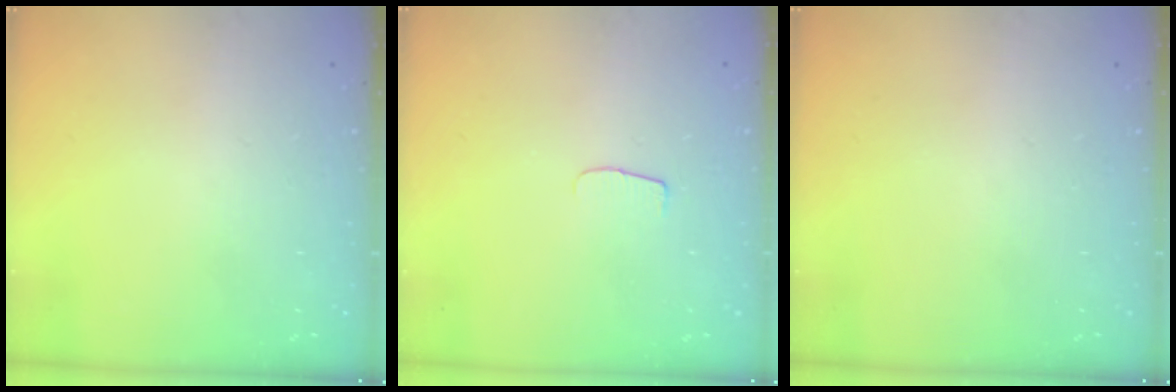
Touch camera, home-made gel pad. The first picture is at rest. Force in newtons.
{"total": 4.5, "press": 4.4, "slide": 0.5}
{"total": 0.0}